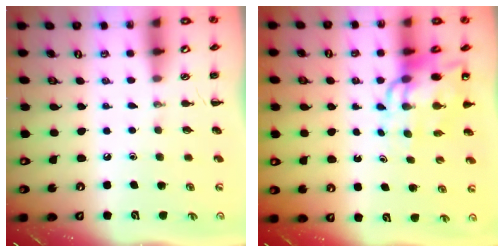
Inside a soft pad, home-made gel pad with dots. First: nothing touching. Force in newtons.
{"total": 11.7, "press": 11.1, "slide": 3.6}